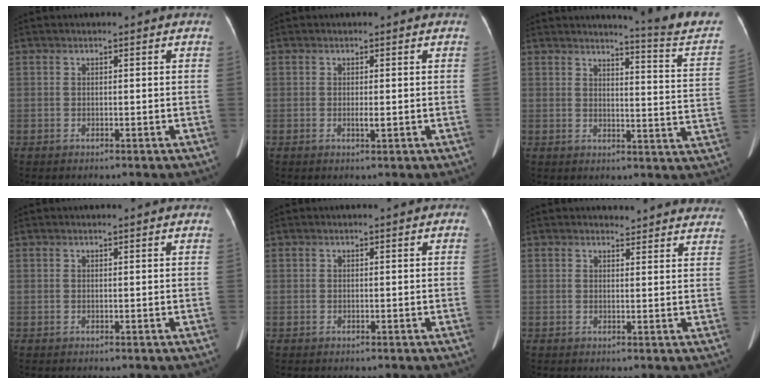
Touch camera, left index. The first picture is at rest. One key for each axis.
{"total": 1.0, "fx": -0.1, "fy": 0.1, "fz": 1.0, "tx": -0.019, "ty": -0.002, "tz": -0.001}
{"total": 12.6, "fx": 11.9, "fy": -1.9, "fz": 3.4, "tx": -0.047, "ty": -0.089, "tz": 0.126}
{"total": 0.9, "fx": 0.8, "fy": 0.0, "fz": 0.3, "tx": -0.012, "ty": 0.008, "tz": 0.014}
{"total": 0.0}
{"total": 9.9, "fx": 9.7, "fy": 2.1, "fz": 0.9, "tx": 0.023, "ty": -0.015, "tz": 0.078}